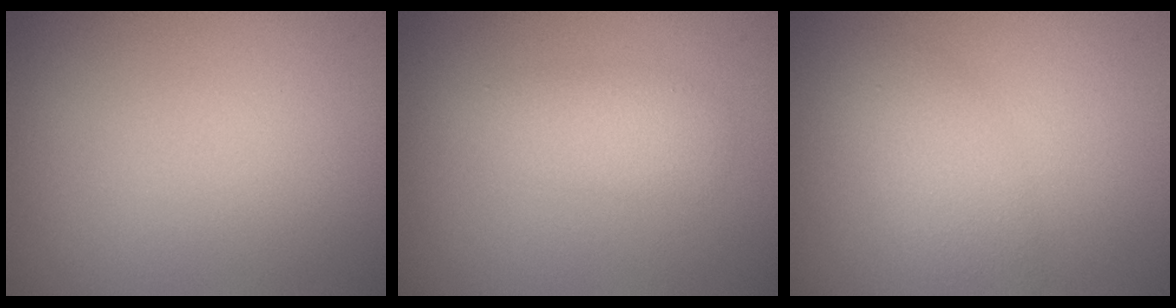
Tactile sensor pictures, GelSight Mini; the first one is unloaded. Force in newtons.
{"total": 2.3, "press": 2.3, "slide": 0.1}
{"total": 3.1, "press": 3.1, "slide": 0.2}